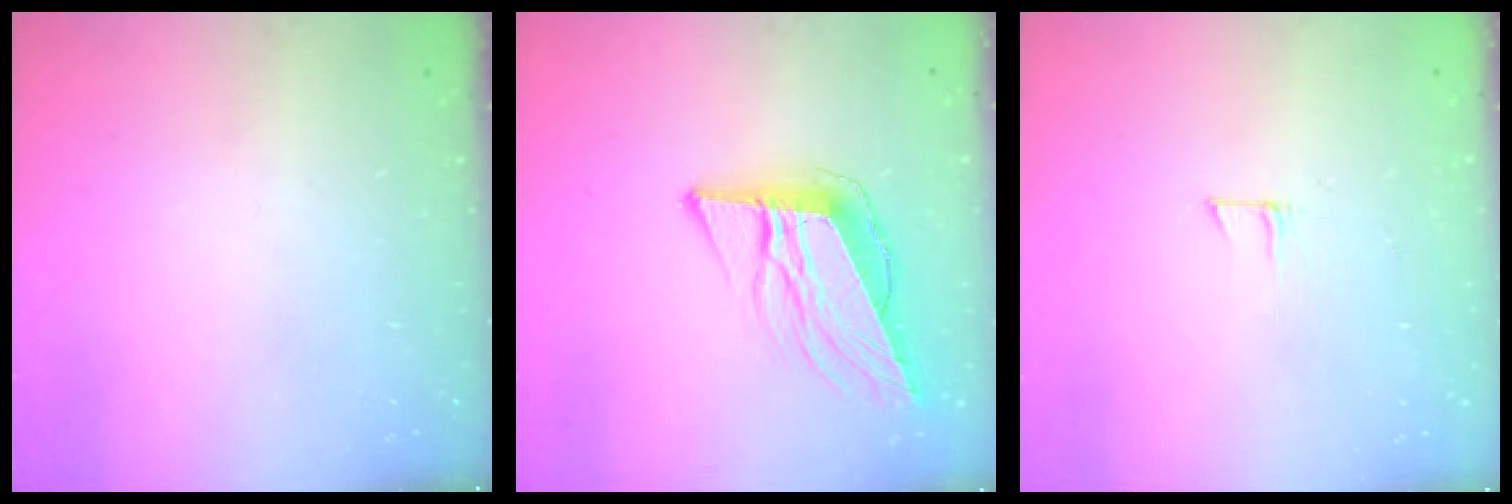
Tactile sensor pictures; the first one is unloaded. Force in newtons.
{"total": 12.4, "press": 11.9, "slide": 3.6}
{"total": 3.9, "press": 3.9, "slide": 0.3}